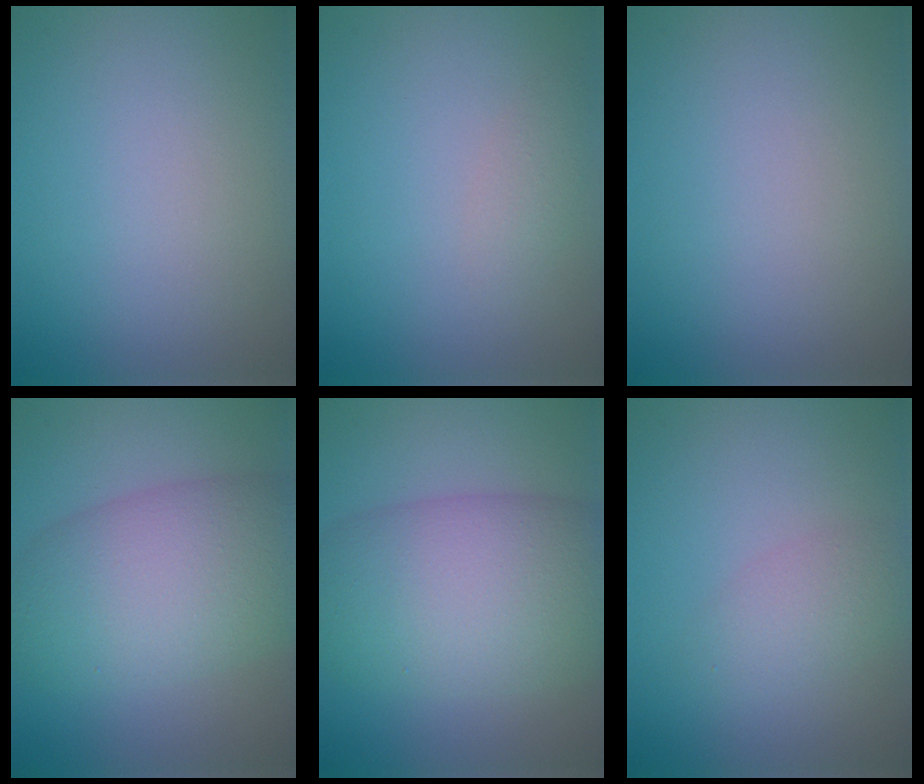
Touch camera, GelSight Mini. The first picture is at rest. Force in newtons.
{"total": 1.1, "press": 1.1, "slide": 0.0}
{"total": 0.0}
{"total": 9.2, "press": 9.2, "slide": 0.4}
{"total": 10.7, "press": 10.7, "slide": 0.1}
{"total": 2.3, "press": 2.3, "slide": 0.1}